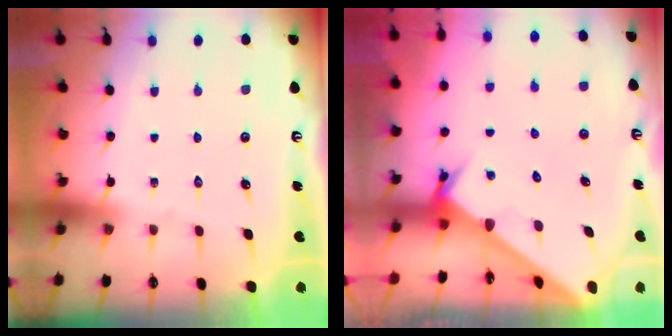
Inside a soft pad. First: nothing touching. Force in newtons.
{"total": 2.8, "press": 2.8, "slide": 0.1}